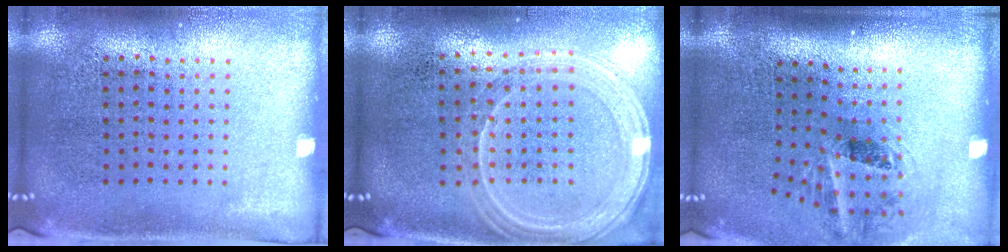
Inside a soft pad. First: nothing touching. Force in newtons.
{"total": 1.4, "press": 1.3, "slide": 0.2}
{"total": 1.6, "press": 1.1, "slide": 1.1}